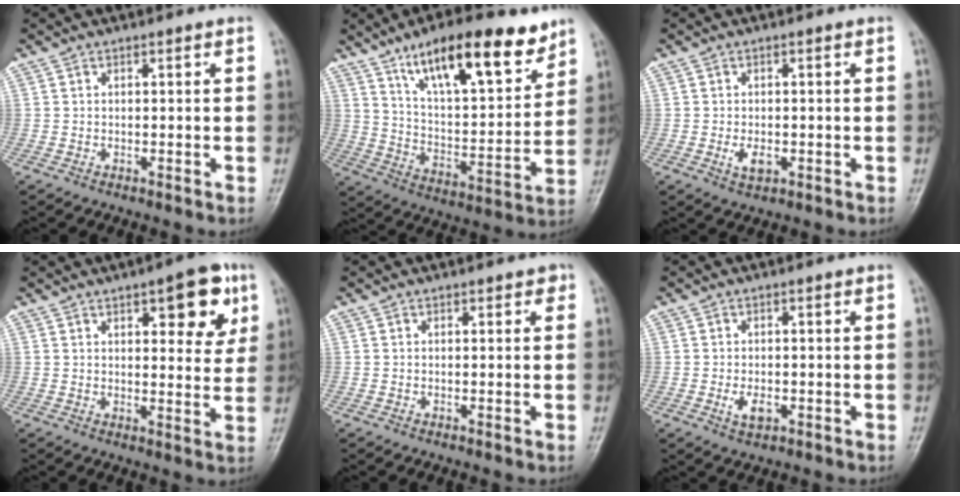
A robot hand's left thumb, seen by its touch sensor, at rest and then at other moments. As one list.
[{"total": 20.1, "force": [12.9, 6.7, 13.9], "torque": [-0.184, -0.055, 0.219]}, {"total": 3.2, "force": [-0.8, 1.8, 2.6], "torque": [-0.043, 0.000, -0.010]}, {"total": 10.5, "force": [5.0, 4.0, 8.3], "torque": [-0.075, -0.018, 0.061]}, {"total": 0.8, "force": [0.4, 0.6, 0.5], "torque": [0.006, 0.001, 0.000]}, {"total": 3.4, "force": [-1.0, 1.9, 2.7], "torque": [-0.045, 0.001, -0.013]}]